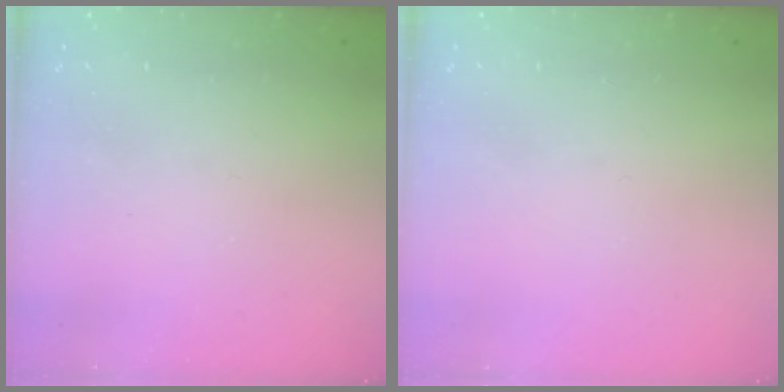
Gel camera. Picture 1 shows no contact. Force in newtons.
{"total": 0.0}